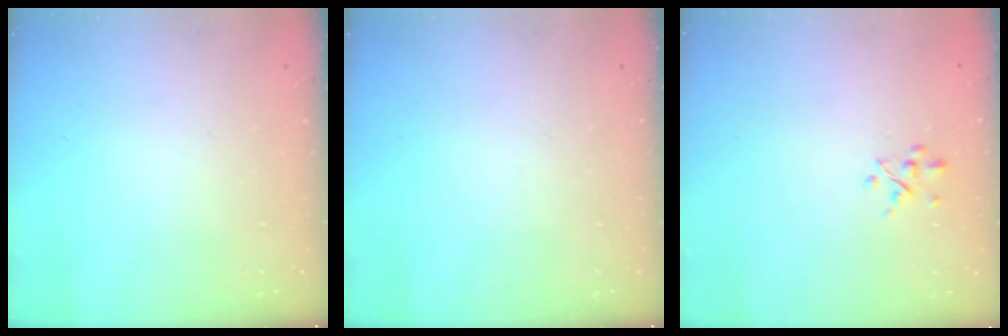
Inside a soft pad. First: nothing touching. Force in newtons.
{"total": 0.0}
{"total": 2.8, "press": 2.7, "slide": 0.8}